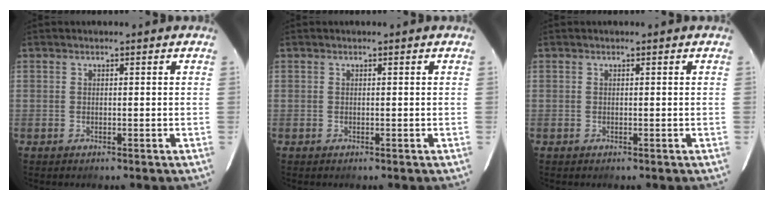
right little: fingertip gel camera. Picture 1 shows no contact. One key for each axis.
{"total": 0.0}
{"total": 0.0}